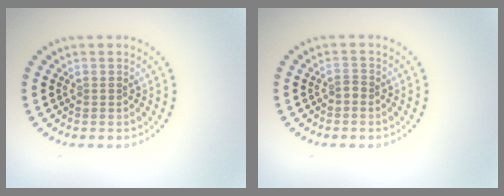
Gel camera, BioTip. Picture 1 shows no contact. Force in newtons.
{"total": 0.9, "press": 0.6, "slide": 0.7}